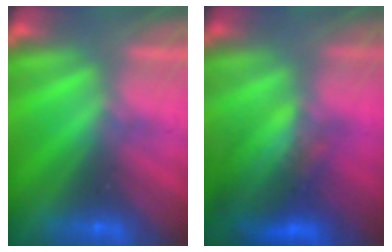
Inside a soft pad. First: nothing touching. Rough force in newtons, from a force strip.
{"total": 3.6}